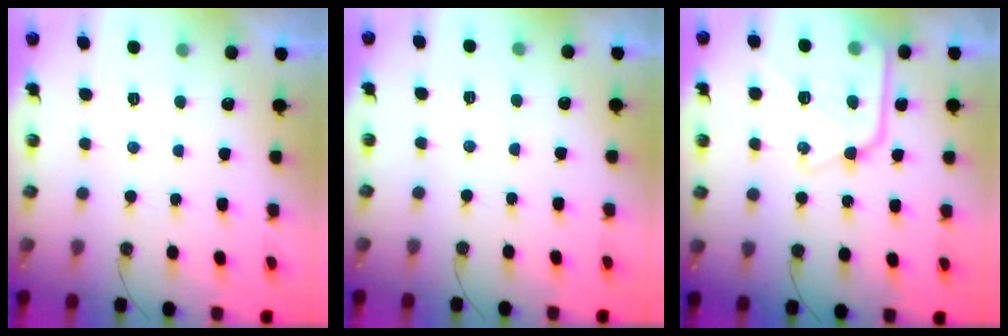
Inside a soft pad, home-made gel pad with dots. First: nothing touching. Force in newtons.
{"total": 2.0, "press": 2.0, "slide": 0.3}
{"total": 17.6, "press": 17.5, "slide": 1.6}